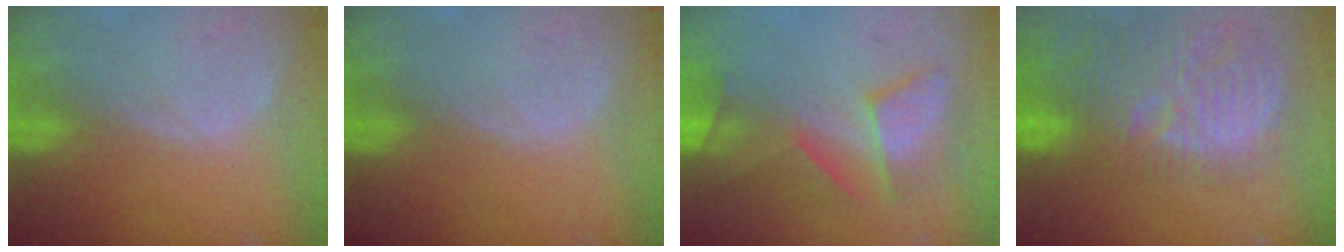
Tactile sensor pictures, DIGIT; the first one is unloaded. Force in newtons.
{"total": 0.0}
{"total": 8.0, "press": 7.8, "slide": 1.8}
{"total": 14.8, "press": 13.1, "slide": 6.9}